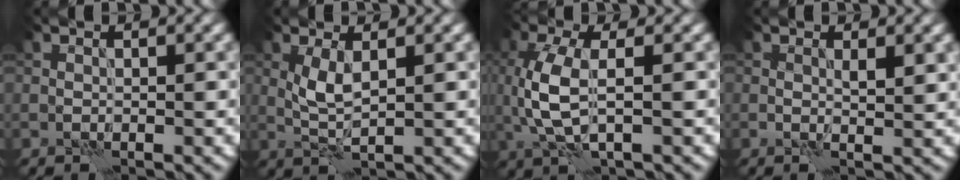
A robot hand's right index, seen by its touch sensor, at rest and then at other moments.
{"total": 2.5, "force": [0.6, 0.7, 2.3], "torque": [-0.055, 0.001, 0.013]}
{"total": 4.8, "force": [0.3, 2.0, 4.4], "torque": [-0.115, -0.004, 0.007]}
{"total": 1.3, "force": [0.4, 0.3, 1.2], "torque": [-0.021, -0.002, 0.007]}